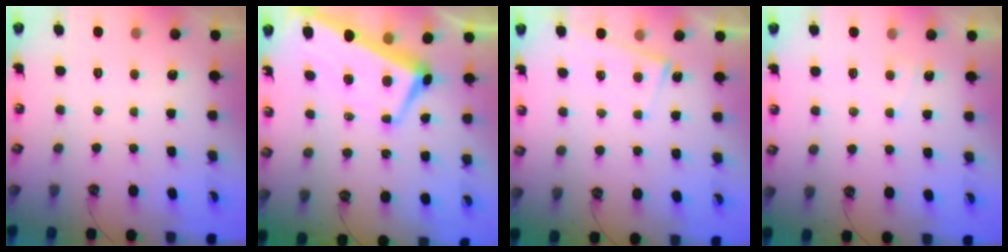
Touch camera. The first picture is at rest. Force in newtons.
{"total": 1.8, "press": 1.2, "slide": 1.3}
{"total": 1.8, "press": 1.8, "slide": 0.3}
{"total": 1.9, "press": 1.9, "slide": 0.4}